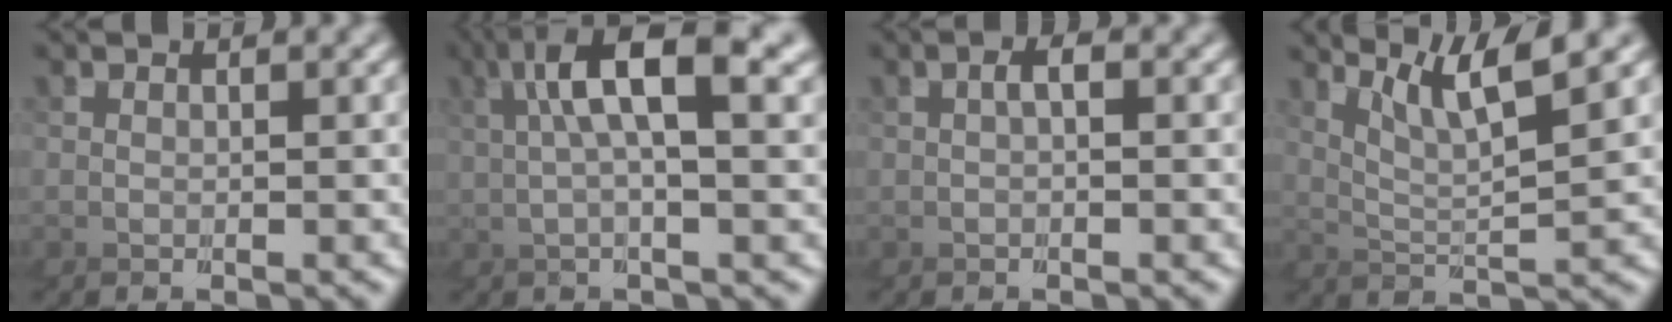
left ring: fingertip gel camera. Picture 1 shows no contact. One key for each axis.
{"total": 4.7, "fx": 3.0, "fy": 0.1, "fz": 3.7, "tx": -0.077, "ty": 0.036, "tz": 0.036}
{"total": 1.3, "fx": -0.5, "fy": -1.0, "fz": -0.5, "tx": -0.012, "ty": -0.006, "tz": -0.006}
{"total": 6.5, "fx": 5.4, "fy": -3.3, "fz": -1.5, "tx": -0.010, "ty": 0.034, "tz": 0.073}